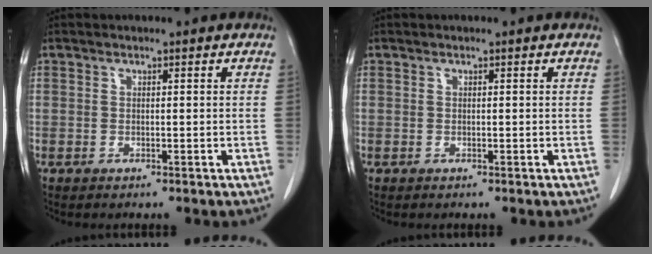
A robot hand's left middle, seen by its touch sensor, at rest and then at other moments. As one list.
[{"total": 0.0}]